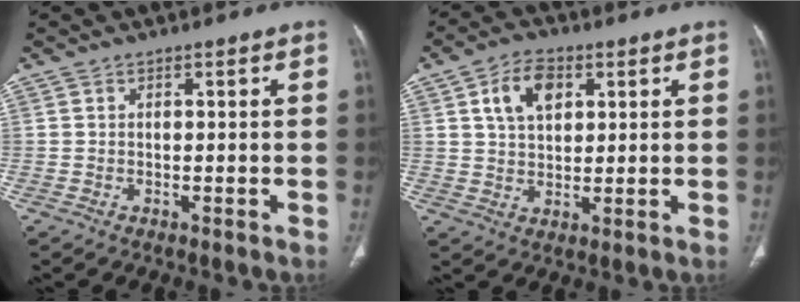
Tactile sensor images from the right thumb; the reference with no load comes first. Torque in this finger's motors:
{"motor_torque": [-0.28, 1.45, -0.12, 0.05, 0.05]}